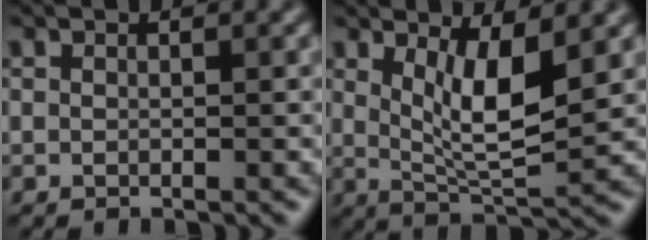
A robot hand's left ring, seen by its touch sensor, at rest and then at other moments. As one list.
[{"total": 5.5, "force": [1.8, 1.6, 4.9], "torque": [-0.090, -0.015, 0.039]}]